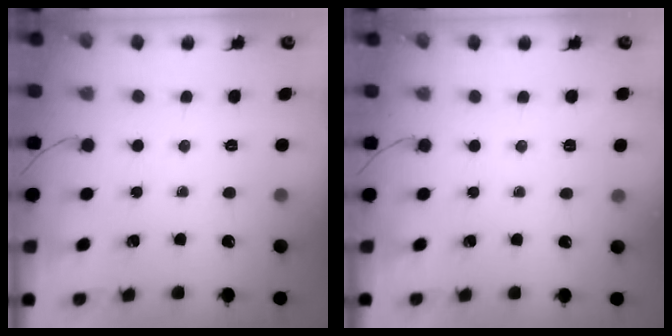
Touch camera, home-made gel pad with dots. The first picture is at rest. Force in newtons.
{"total": 2.3, "press": 1.8, "slide": 1.4}